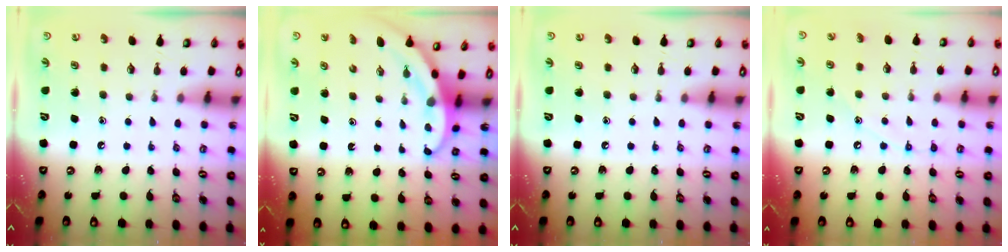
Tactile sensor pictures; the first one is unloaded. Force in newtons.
{"total": 3.2, "press": 3.2, "slide": 0.1}
{"total": 0.0}
{"total": 6.8, "press": 6.8, "slide": 0.6}